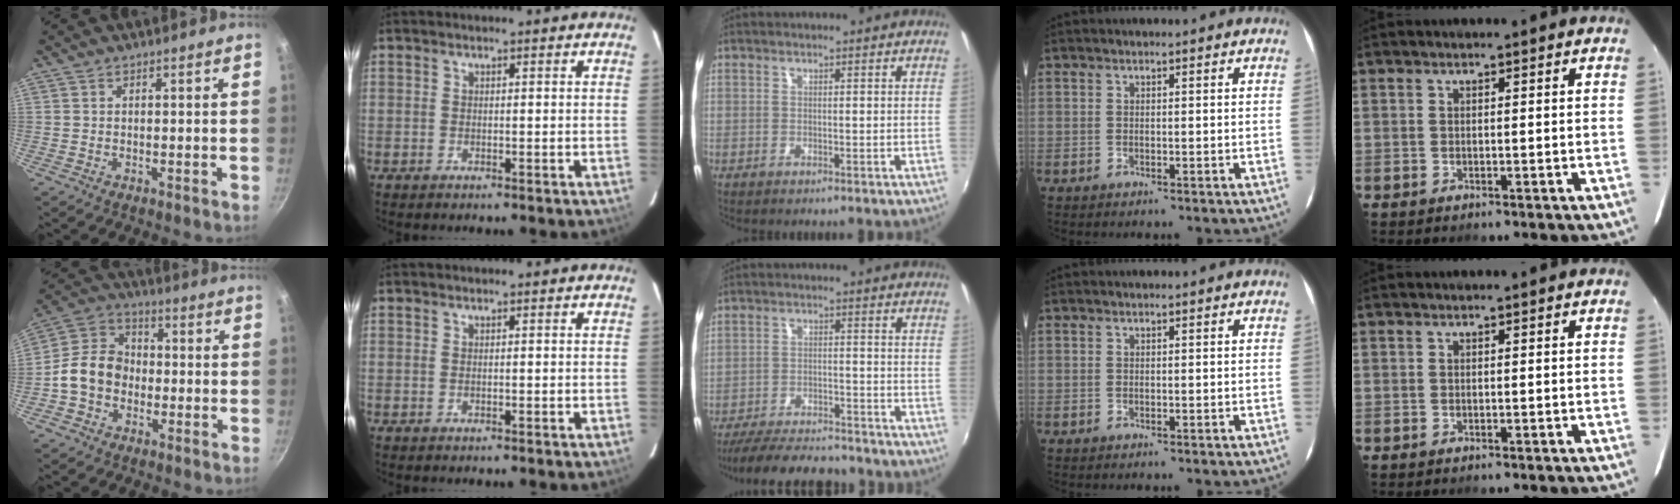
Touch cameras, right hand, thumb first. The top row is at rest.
{"thumb": {"total": 10.3, "force": [-2.3, 8.3, 5.7], "torque": [-0.073, 0.034, -0.061]}, "middle": {"total": 14.7, "force": [-12.9, 3.4, 6.0], "torque": [-0.135, -0.011, -0.197]}}